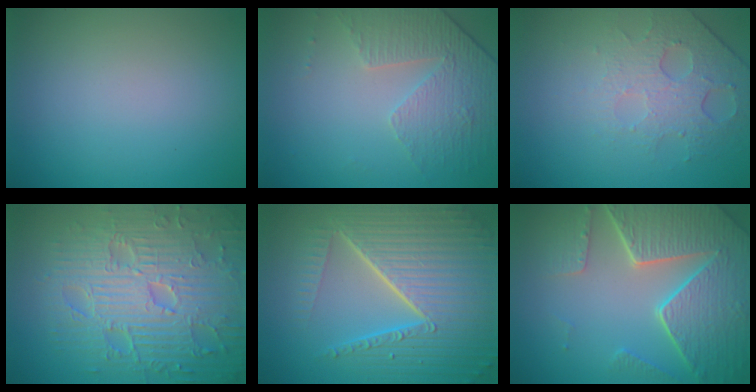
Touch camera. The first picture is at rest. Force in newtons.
{"total": 4.7, "press": 3.3, "slide": 3.4}
{"total": 4.9, "press": 3.2, "slide": 3.7}
{"total": 10.5, "press": 7.1, "slide": 7.8}
{"total": 10.1, "press": 6.4, "slide": 7.8}
{"total": 8.4, "press": 6.1, "slide": 5.8}